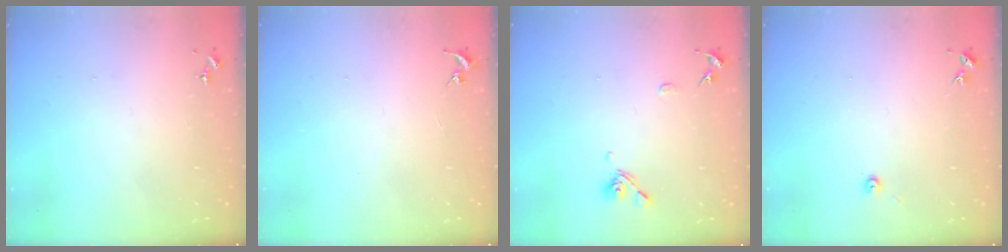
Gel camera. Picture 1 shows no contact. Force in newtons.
{"total": 0.0}
{"total": 8.6, "press": 8.4, "slide": 1.6}
{"total": 3.0, "press": 3.0, "slide": 0.3}